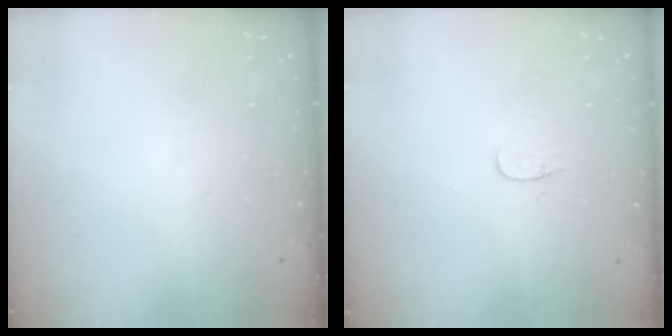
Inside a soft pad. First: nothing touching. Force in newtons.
{"total": 3.3, "press": 3.3, "slide": 0.4}